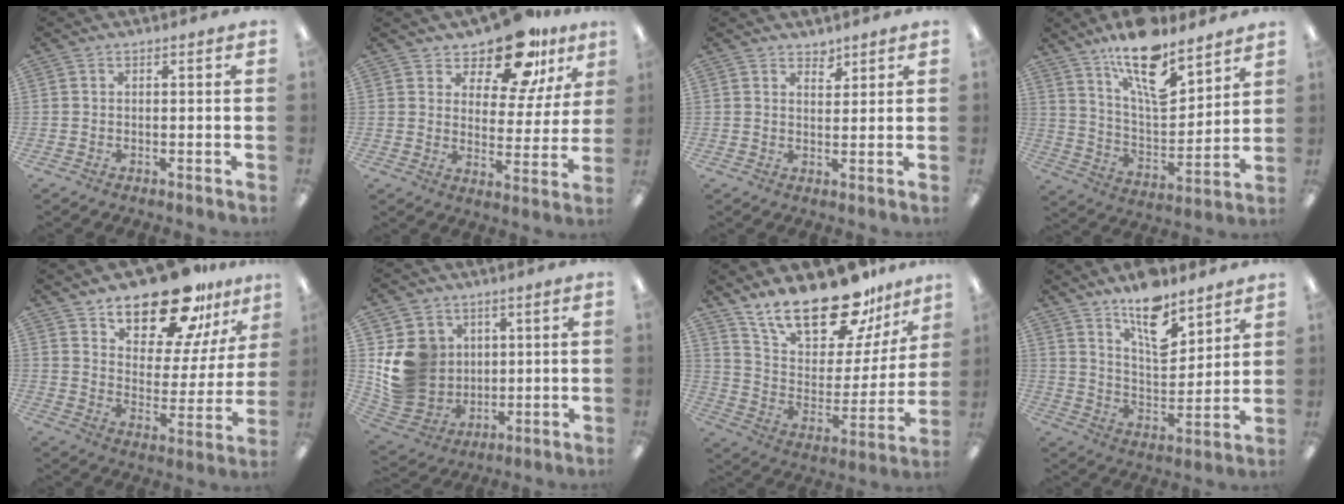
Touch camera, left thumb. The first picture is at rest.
{"total": 15.3, "force": [12.0, 6.0, 7.3], "torque": [-0.124, -0.076, 0.211]}
{"total": 2.8, "force": [2.5, 1.2, 0.4], "torque": [0.014, -0.020, 0.041]}
{"total": 17.6, "force": [12.7, 6.6, 10.2], "torque": [-0.165, -0.080, 0.216]}
{"total": 19.2, "force": [15.7, 7.2, 8.3], "torque": [-0.133, -0.114, 0.272]}
{"total": 13.3, "force": [2.6, 12.2, 4.6], "torque": [-0.112, -0.014, 0.060]}
{"total": 22.7, "force": [18.0, 8.6, 11.0], "torque": [-0.184, -0.120, 0.315]}
{"total": 13.7, "force": [10.1, 5.6, 7.3], "torque": [-0.105, -0.066, 0.176]}